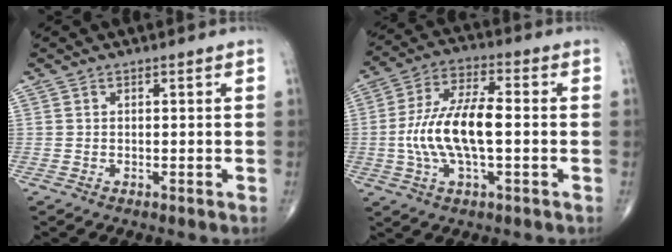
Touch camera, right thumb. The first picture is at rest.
{"total": 13.8, "force": [-1.3, 5.4, 12.6], "torque": [-0.253, 0.022, -0.028]}